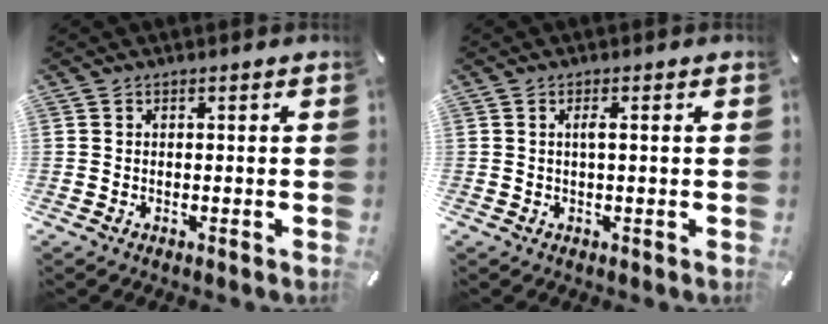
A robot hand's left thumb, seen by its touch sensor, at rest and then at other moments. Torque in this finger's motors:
{"motor_torque": [-0.22, -0.56, 0.11, 0.09, 0.00]}